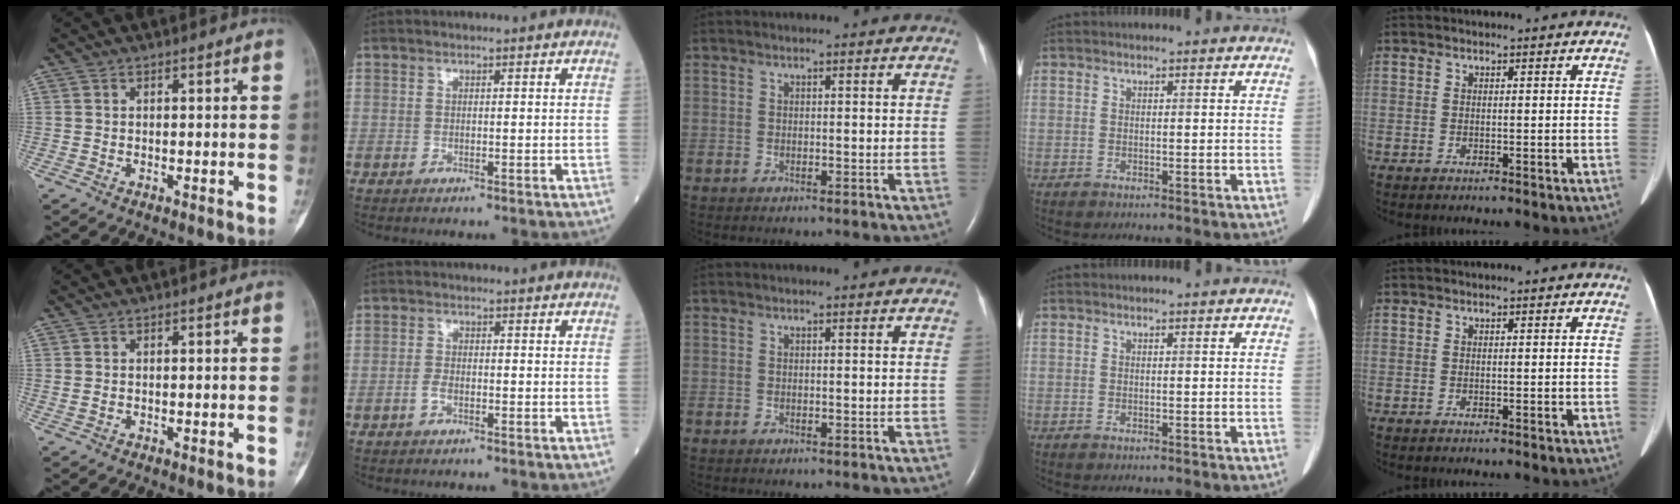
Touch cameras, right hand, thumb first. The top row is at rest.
{"thumb": {"total": 0.7, "force": [0.0, 0.4, 0.6], "torque": [-0.016, 0.004, 0.007]}, "index": {"total": 1.8, "force": [-0.9, 0.8, 1.3], "torque": [-0.028, 0.003, -0.017]}}